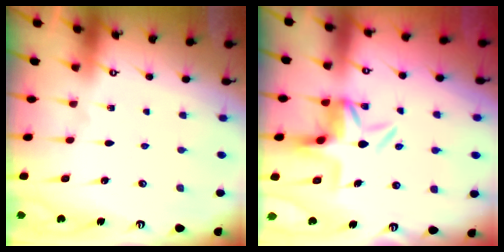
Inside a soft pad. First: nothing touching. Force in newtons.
{"total": 6.2, "press": 5.7, "slide": 2.5}